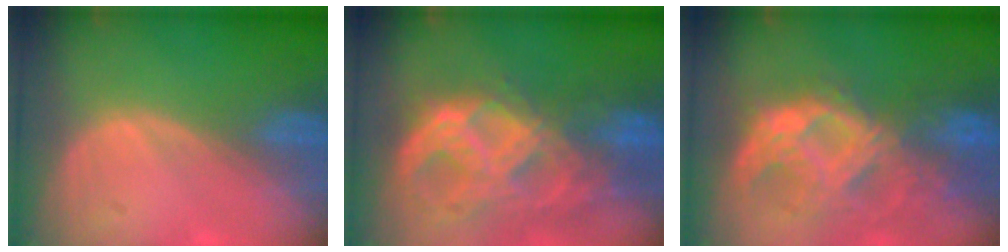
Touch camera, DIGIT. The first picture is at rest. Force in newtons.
{"total": 11.4, "press": 9.7, "slide": 6.1}
{"total": 10.1, "press": 9.0, "slide": 4.7}